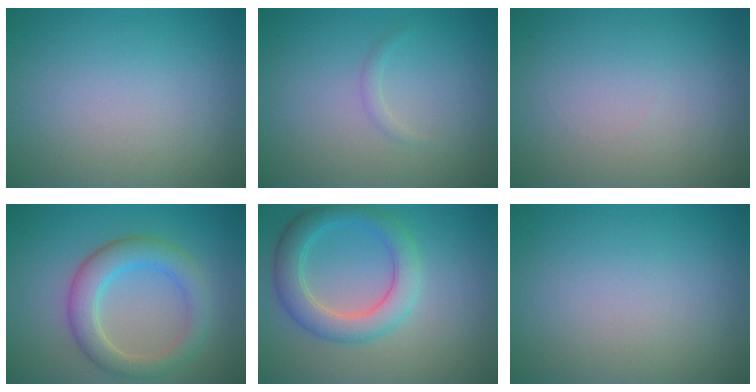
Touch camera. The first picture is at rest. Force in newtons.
{"total": 0.7, "press": 0.7, "slide": 0.1}
{"total": 0.0}
{"total": 4.5, "press": 4.5, "slide": 0.6}
{"total": 4.6, "press": 4.5, "slide": 0.5}
{"total": 0.0}